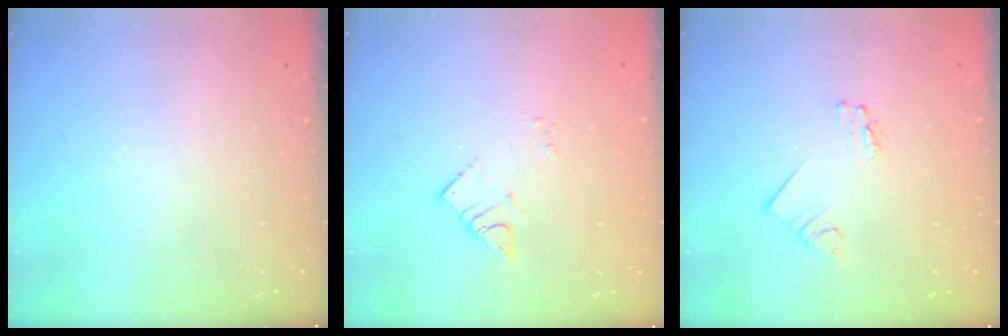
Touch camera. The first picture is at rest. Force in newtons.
{"total": 3.4, "press": 3.4, "slide": 0.1}
{"total": 1.6, "press": 1.6, "slide": 0.2}